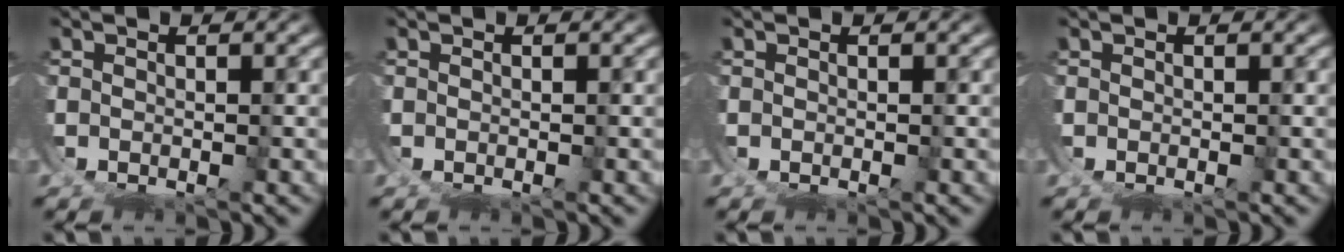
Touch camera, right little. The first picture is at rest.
{"total": 0.0}
{"total": 0.0}
{"total": 0.0}